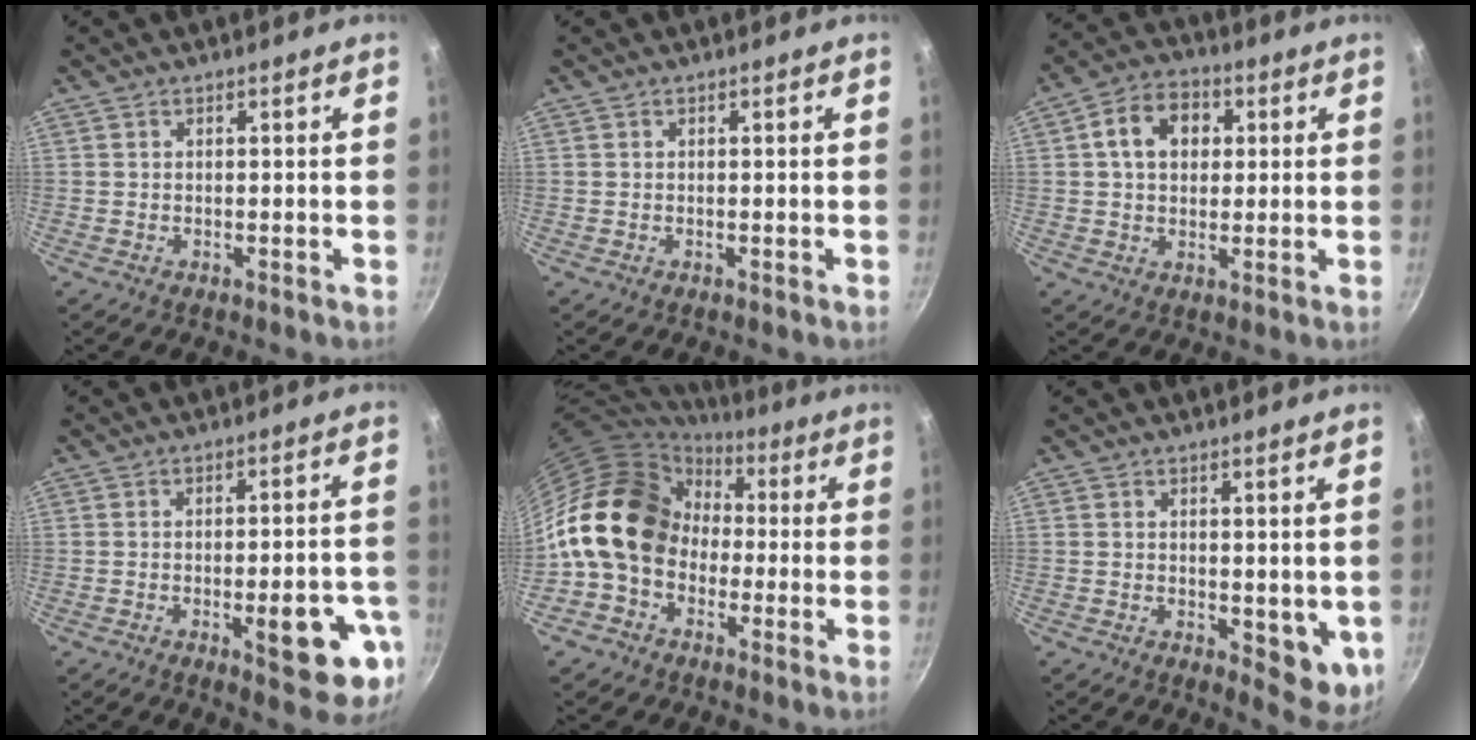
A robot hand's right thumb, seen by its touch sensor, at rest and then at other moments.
{"total": 0.0}
{"total": 9.7, "force": [2.2, 7.3, 6.0], "torque": [-0.077, 0.014, 0.025]}
{"total": 12.5, "force": [-4.4, 4.2, 10.9], "torque": [-0.112, 0.017, -0.053]}
{"total": 17.4, "force": [0.5, 13.8, 10.6], "torque": [-0.158, 0.044, -0.006]}
{"total": 7.2, "force": [-0.1, 3.8, 6.1], "torque": [-0.065, -0.016, 0.004]}